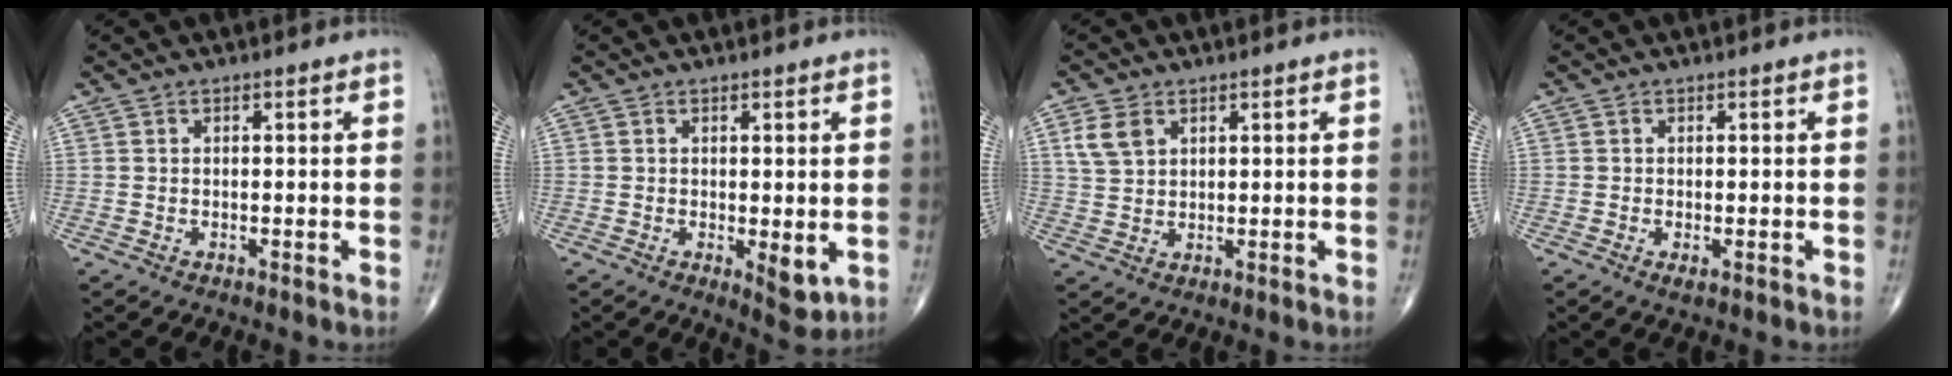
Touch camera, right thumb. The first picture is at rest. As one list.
[{"total": 4.1, "force": [-0.5, 1.7, 3.7], "torque": [-0.047, -0.013, -0.003]}, {"total": 5.0, "force": [2.3, 3.4, 2.9], "torque": [-0.052, -0.002, 0.051]}, {"total": 1.2, "force": [-0.3, 0.5, 1.0], "torque": [-0.019, -0.004, -0.006]}]